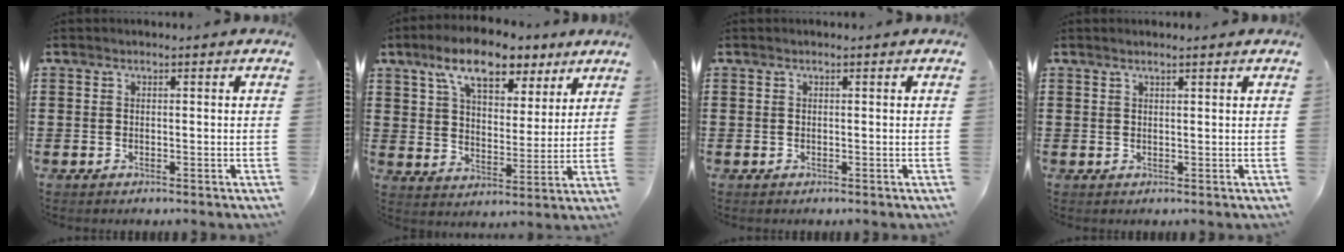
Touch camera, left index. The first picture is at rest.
{"total": 10.6, "force": [7.8, 4.2, 5.9], "torque": [-0.117, -0.015, 0.138]}
{"total": 0.0}
{"total": 1.2, "force": [1.0, 0.0, 0.7], "torque": [-0.013, 0.000, 0.018]}